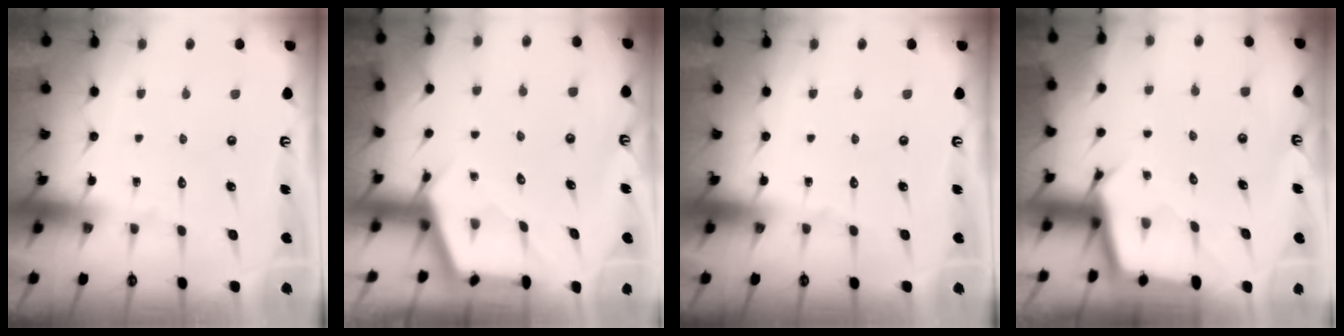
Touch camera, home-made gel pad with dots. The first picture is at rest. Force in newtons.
{"total": 2.6, "press": 2.6, "slide": 0.3}
{"total": 0.0}
{"total": 2.7, "press": 2.7, "slide": 0.1}